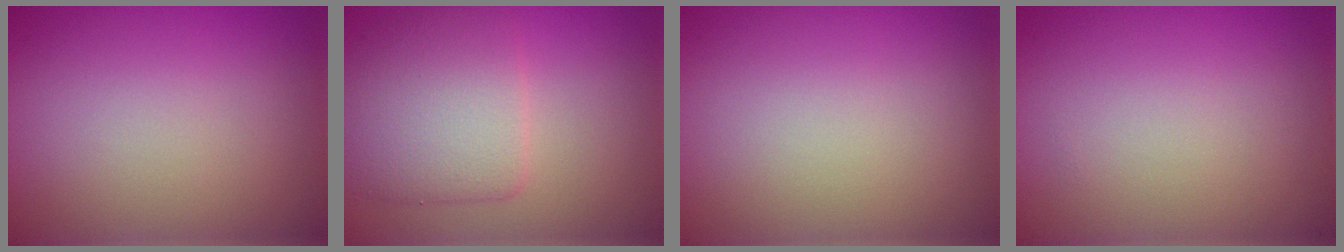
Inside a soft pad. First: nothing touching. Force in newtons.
{"total": 4.9, "press": 4.8, "slide": 0.3}
{"total": 0.0}
{"total": 0.0}